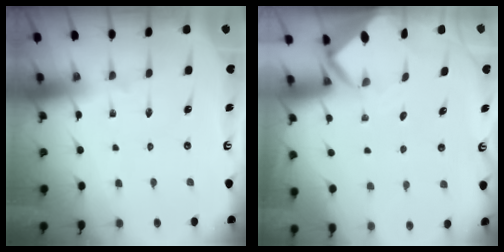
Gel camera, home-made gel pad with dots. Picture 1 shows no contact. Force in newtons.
{"total": 3.0, "press": 3.0, "slide": 0.1}